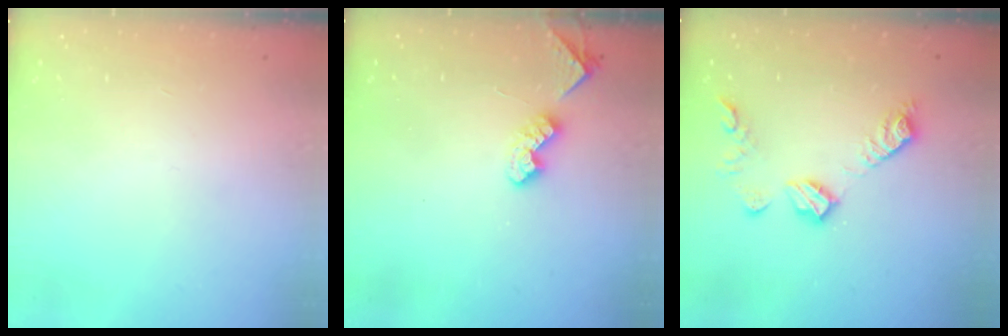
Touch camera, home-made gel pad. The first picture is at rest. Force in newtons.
{"total": 3.8, "press": 3.8, "slide": 0.6}
{"total": 11.0, "press": 11.0, "slide": 0.3}